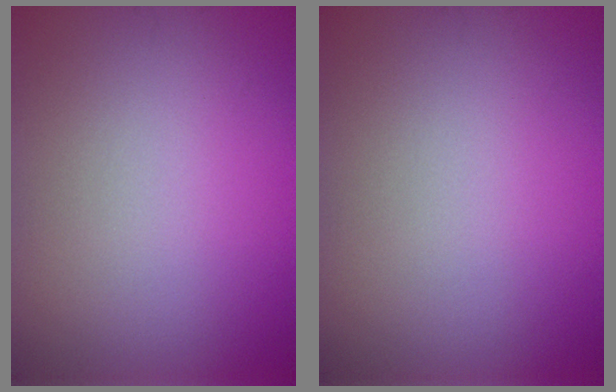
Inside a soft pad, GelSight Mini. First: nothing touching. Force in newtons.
{"total": 0.0}